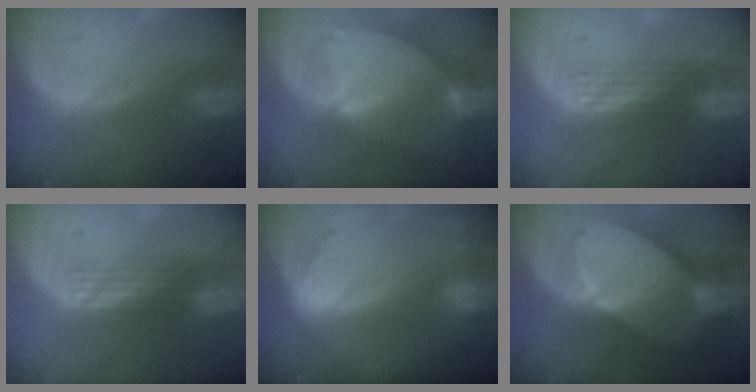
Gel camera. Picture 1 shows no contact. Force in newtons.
{"total": 9.1, "press": 7.8, "slide": 4.7}
{"total": 2.9, "press": 2.6, "slide": 1.3}
{"total": 2.9, "press": 2.6, "slide": 1.3}
{"total": 9.4, "press": 8.2, "slide": 4.7}
{"total": 10.1, "press": 10.1, "slide": 0.6}